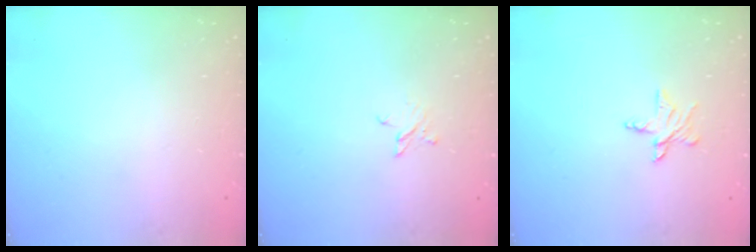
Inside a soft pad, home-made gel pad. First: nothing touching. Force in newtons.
{"total": 2.9, "press": 2.9, "slide": 0.2}
{"total": 5.9, "press": 5.8, "slide": 0.5}